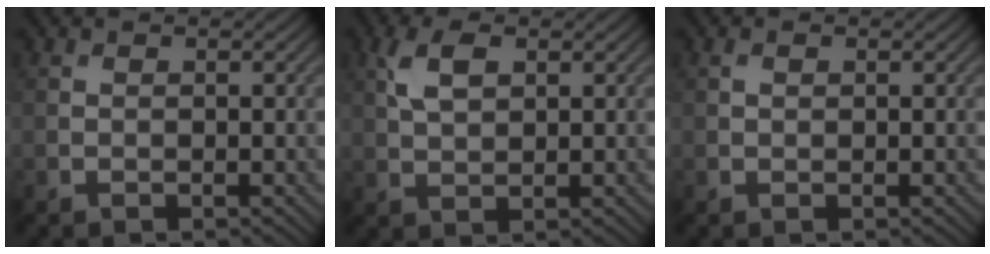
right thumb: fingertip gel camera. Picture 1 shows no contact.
{"total": 4.4, "force": [1.8, 2.4, 3.3], "torque": [-0.079, 0.006, 0.034]}
{"total": 0.7, "force": [0.3, 0.4, 0.5], "torque": [-0.010, 0.001, 0.004]}